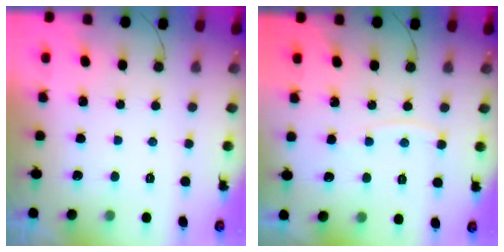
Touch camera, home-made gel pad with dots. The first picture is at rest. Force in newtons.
{"total": 3.4, "press": 3.4, "slide": 0.4}